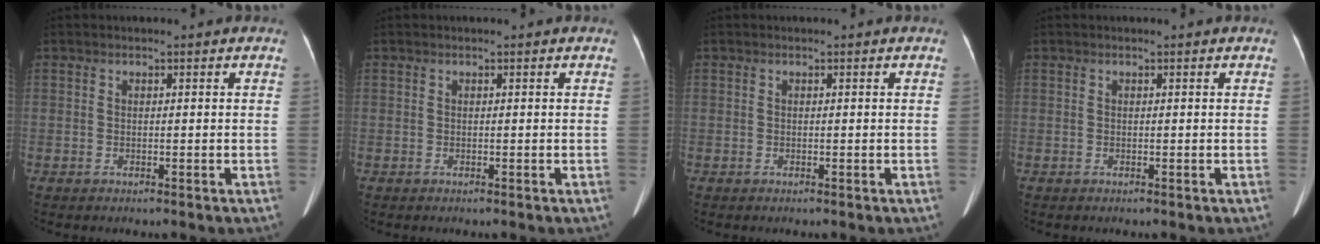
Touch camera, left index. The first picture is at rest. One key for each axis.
{"total": 0.0}
{"total": 0.0}
{"total": 0.0}